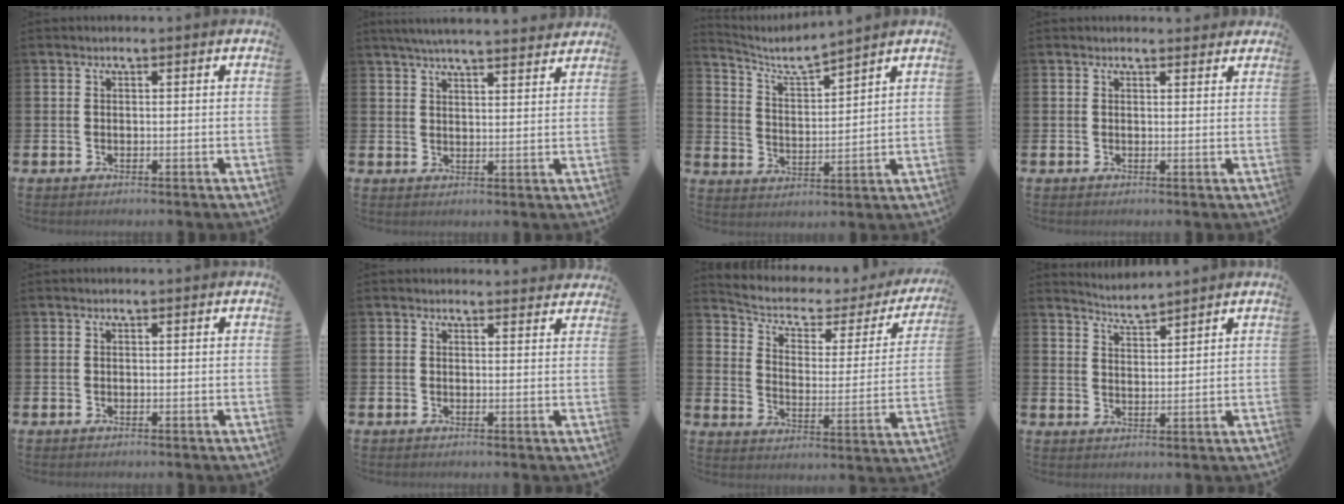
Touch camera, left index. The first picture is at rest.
{"total": 5.1, "force": [4.9, 0.1, 1.3], "torque": [-0.037, -0.020, 0.089]}
{"total": 5.1, "force": [4.8, 0.5, 1.8], "torque": [-0.059, -0.028, 0.081]}
{"total": 1.2, "force": [1.1, 0.3, 0.1], "torque": [0.005, 0.000, 0.019]}
{"total": 0.0}
{"total": 1.6, "force": [1.5, 0.4, 0.0], "torque": [0.013, -0.009, 0.025]}
{"total": 4.4, "force": [3.4, 2.1, 1.9], "torque": [-0.064, -0.028, 0.048]}
{"total": 3.6, "force": [3.6, -0.2, -0.1], "torque": [-0.007, -0.024, 0.064]}